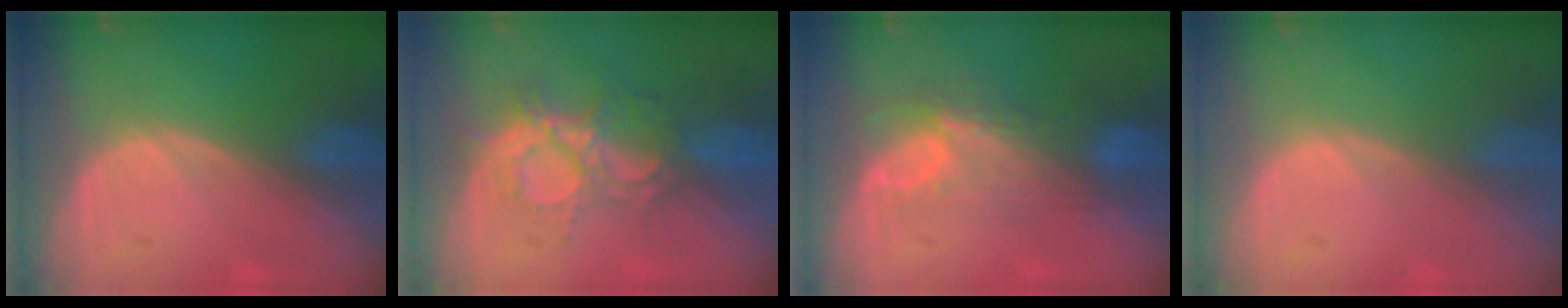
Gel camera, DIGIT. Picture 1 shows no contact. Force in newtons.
{"total": 9.3, "press": 7.8, "slide": 5.0}
{"total": 7.6, "press": 6.6, "slide": 3.7}
{"total": 0.0}